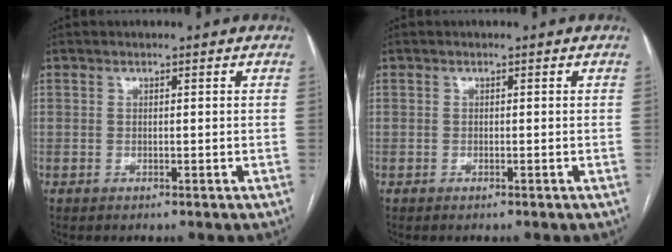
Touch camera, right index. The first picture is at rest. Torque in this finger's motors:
{"motor_torque": [-0.06, -0.04, -0.10, 0.00]}